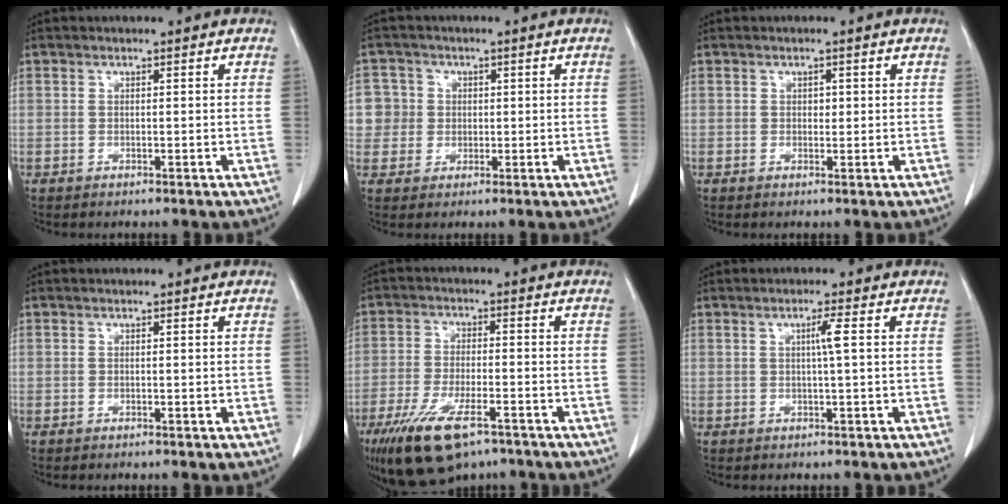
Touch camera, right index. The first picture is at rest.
{"total": 5.4, "force": [0.6, 5.4, 0.2], "torque": [0.003, 0.018, 0.014]}
{"total": 1.0, "force": [0.2, 0.8, 0.6], "torque": [-0.005, 0.001, 0.002]}
{"total": 0.0}
{"total": 12.1, "force": [-7.7, 3.8, 8.4], "torque": [-0.155, -0.020, -0.130]}
{"total": 2.3, "force": [0.4, -0.5, 2.2], "torque": [-0.037, 0.000, 0.007]}